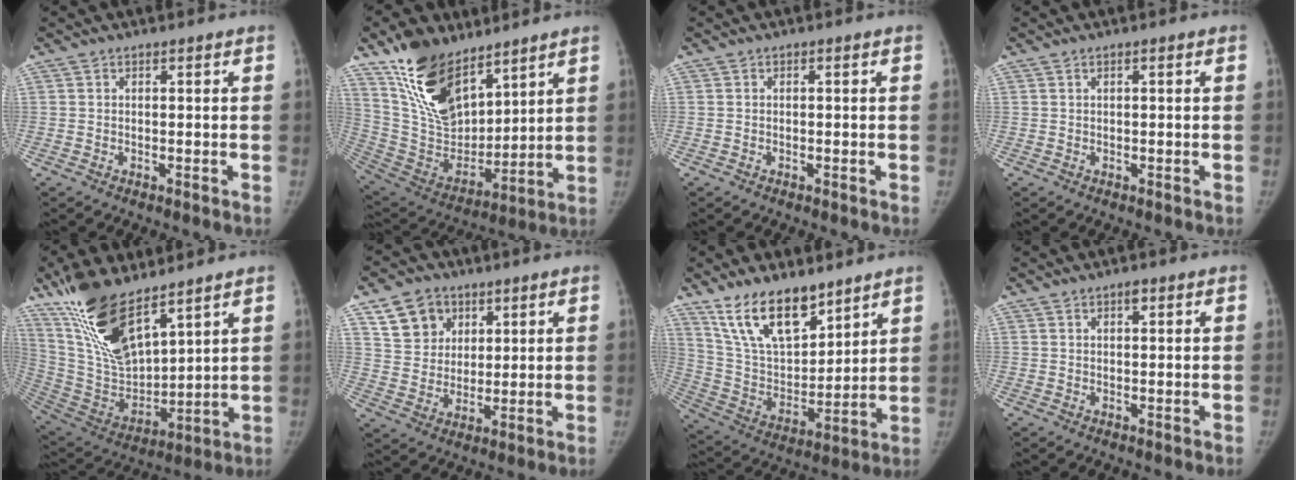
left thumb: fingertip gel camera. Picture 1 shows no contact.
{"total": 20.2, "force": [13.2, 10.5, 11.2], "torque": [-0.161, -0.064, 0.258]}
{"total": 0.0}
{"total": 0.0}
{"total": 19.7, "force": [13.1, 7.4, 12.7], "torque": [-0.219, -0.065, 0.261]}
{"total": 9.8, "force": [5.0, 7.9, 3.0], "torque": [-0.021, -0.019, 0.094]}
{"total": 16.8, "force": [11.8, 7.4, 9.4], "torque": [-0.126, -0.065, 0.230]}
{"total": 0.9, "force": [0.6, 0.5, 0.5], "torque": [-0.001, -0.003, 0.007]}